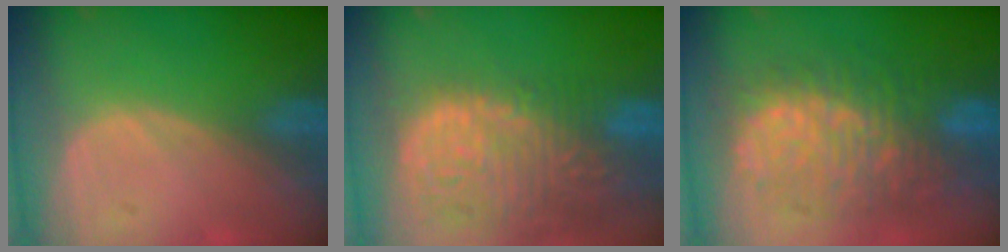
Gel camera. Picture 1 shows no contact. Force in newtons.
{"total": 14.9, "press": 12.4, "slide": 8.4}
{"total": 12.2, "press": 12.1, "slide": 1.3}